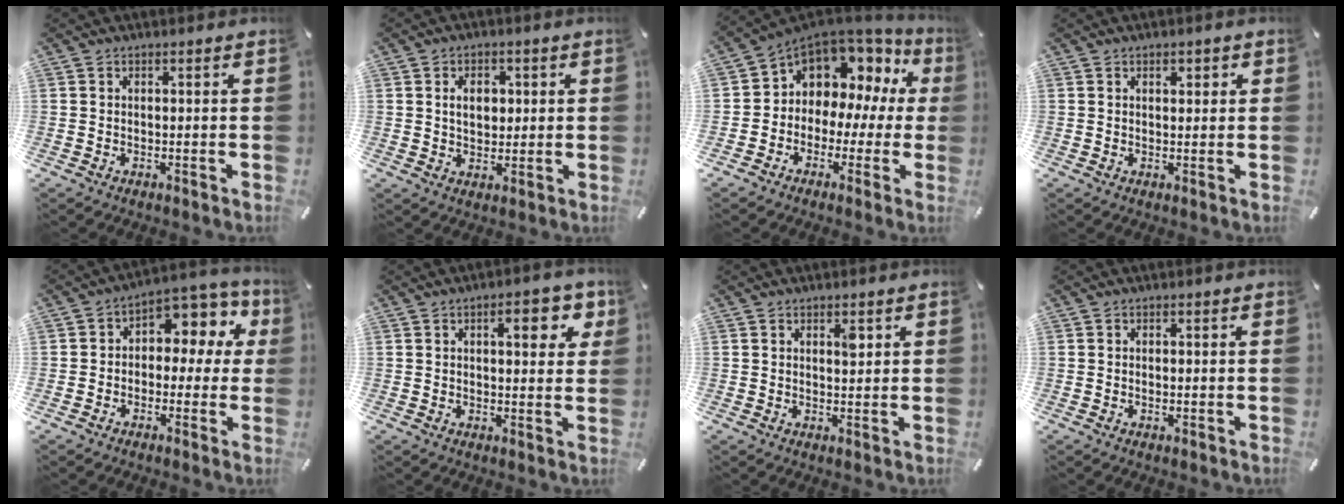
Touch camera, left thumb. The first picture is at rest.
{"total": 5.8, "force": [1.0, 4.4, 3.6], "torque": [-0.055, 0.000, 0.011]}
{"total": 8.3, "force": [4.6, 6.6, 2.0], "torque": [-0.044, -0.053, 0.085]}
{"total": 1.7, "force": [0.7, 1.0, 1.2], "torque": [-0.018, 0.002, 0.008]}
{"total": 7.7, "force": [2.0, 5.5, 4.9], "torque": [-0.072, -0.016, 0.034]}
{"total": 8.5, "force": [3.6, 3.5, 6.9], "torque": [-0.083, -0.009, 0.050]}
{"total": 2.3, "force": [1.1, 1.0, 1.8], "torque": [-0.014, -0.008, 0.013]}
{"total": 0.5, "force": [-0.1, 0.2, 0.5], "torque": [-0.010, -0.002, -0.001]}